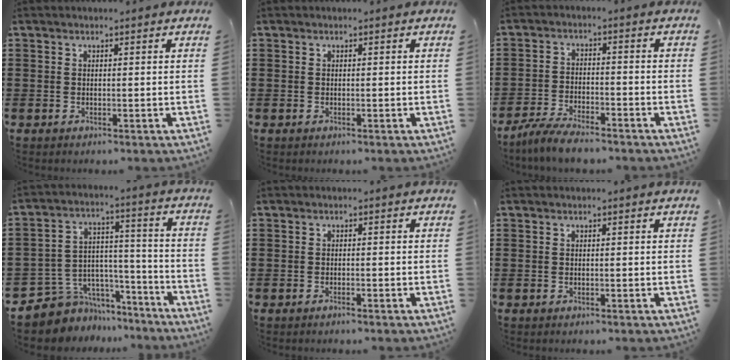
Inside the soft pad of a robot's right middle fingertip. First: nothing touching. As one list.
[{"total": 0.0}, {"total": 5.2, "force": [-4.8, 0.7, 1.9], "torque": [-0.045, -0.003, -0.097]}, {"total": 6.7, "force": [-5.4, 3.9, 0.1], "torque": [-0.021, 0.003, -0.106]}, {"total": 0.6, "force": [-0.5, 0.0, 0.3], "torque": [-0.007, -0.002, -0.010]}, {"total": 0.0}]